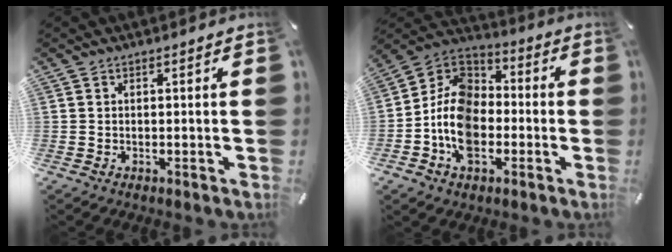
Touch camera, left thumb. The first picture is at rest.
{"total": 13.3, "force": [-5.2, 9.6, 7.5], "torque": [-0.174, 0.025, -0.100]}